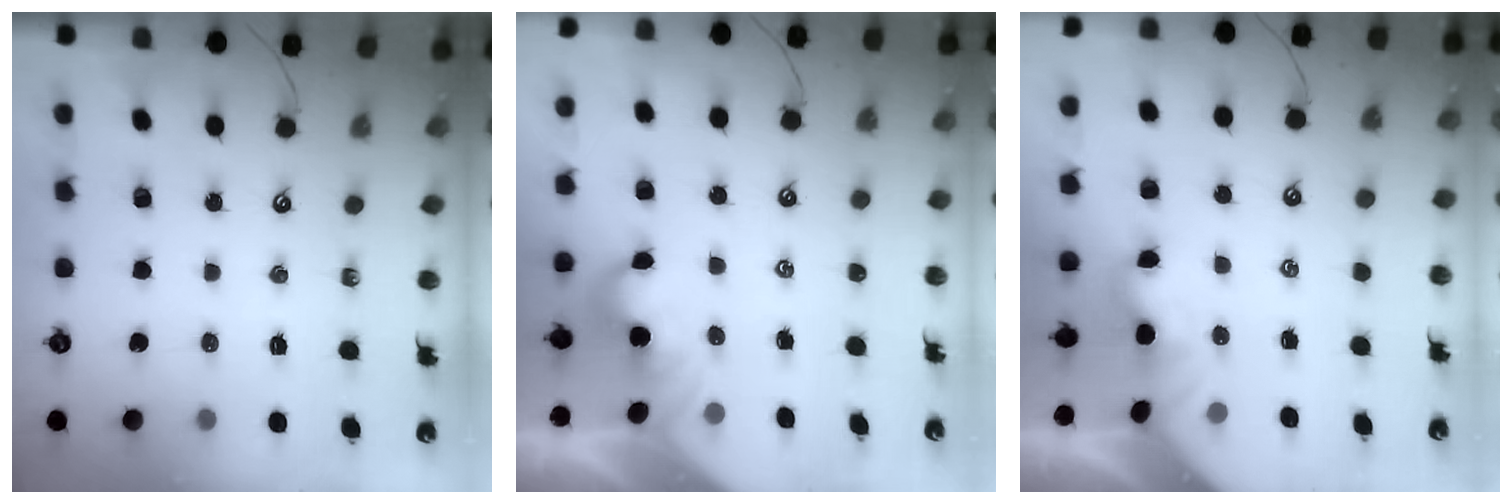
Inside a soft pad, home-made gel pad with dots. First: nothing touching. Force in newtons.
{"total": 1.9, "press": 1.8, "slide": 0.5}
{"total": 1.9, "press": 1.8, "slide": 0.6}